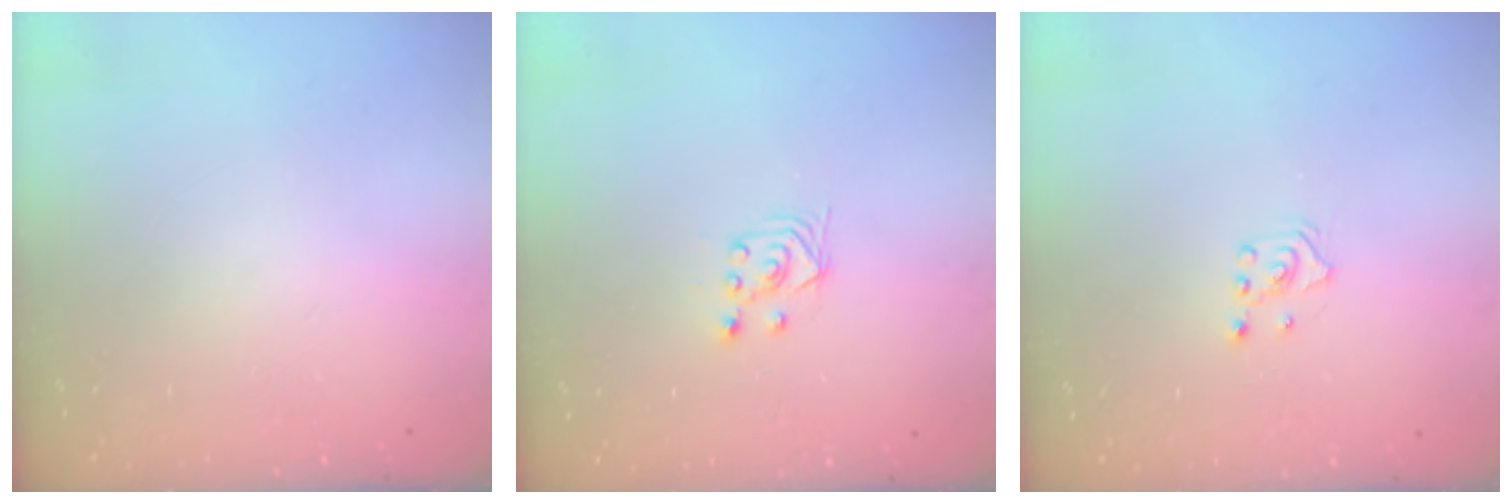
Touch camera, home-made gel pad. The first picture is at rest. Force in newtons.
{"total": 2.8, "press": 2.4, "slide": 1.4}
{"total": 2.4, "press": 2.2, "slide": 0.8}